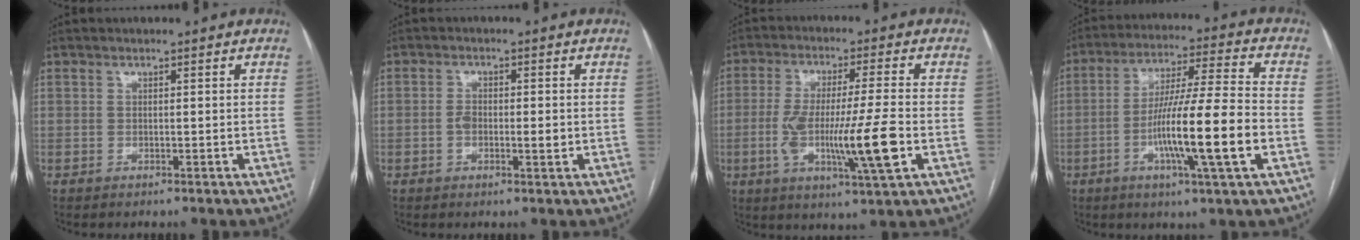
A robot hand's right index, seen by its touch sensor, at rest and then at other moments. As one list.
[{"total": 3.9, "force": [-0.5, 1.9, 3.3], "torque": [-0.060, 0.007, -0.006]}, {"total": 12.9, "force": [-2.9, 0.4, 12.6], "torque": [-0.236, -0.012, -0.049]}, {"total": 15.0, "force": [-4.1, -0.3, 14.4], "torque": [-0.259, -0.006, -0.073]}]